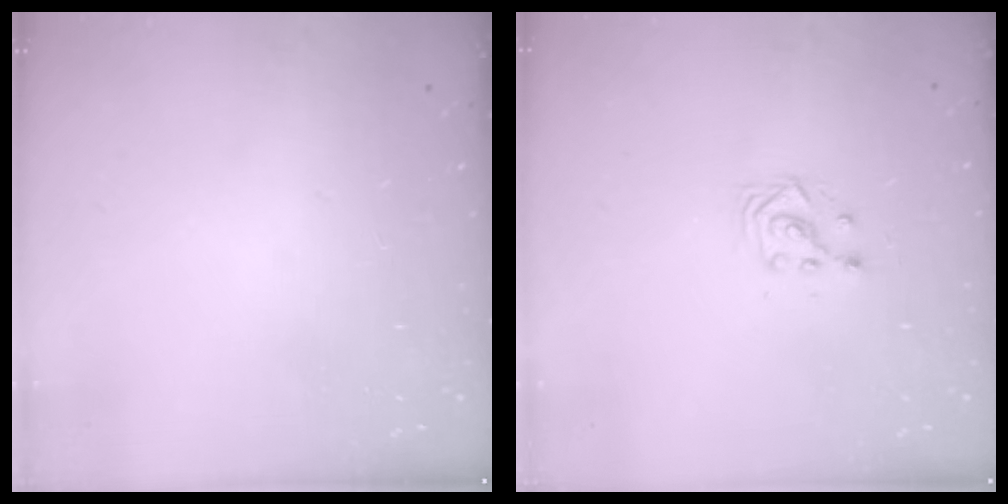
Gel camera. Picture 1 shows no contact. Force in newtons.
{"total": 3.0, "press": 3.0, "slide": 0.2}